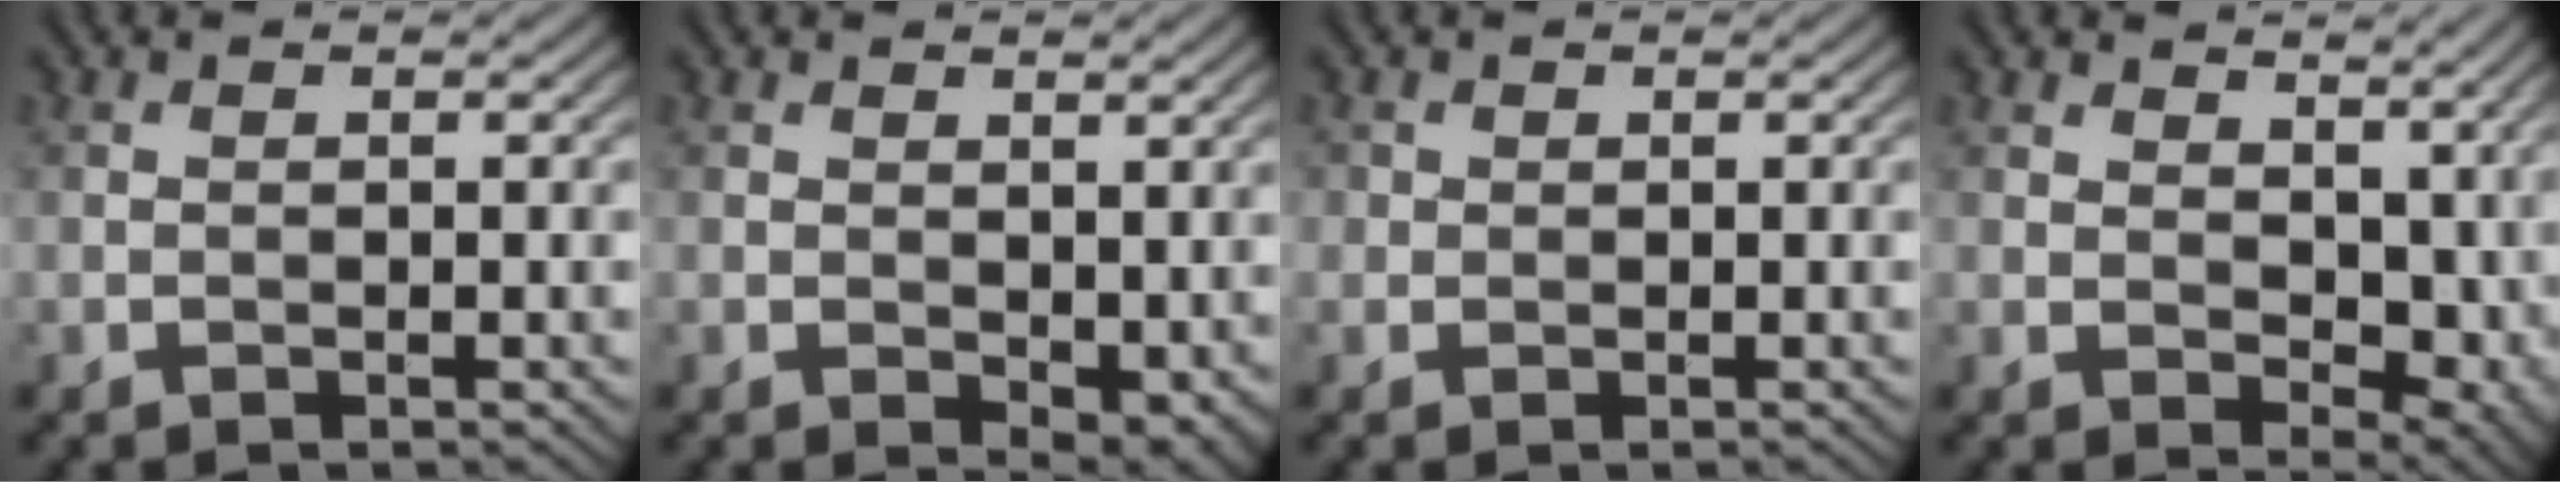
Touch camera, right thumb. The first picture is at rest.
{"total": 3.7, "force": [0.5, 2.2, 2.9], "torque": [-0.046, -0.010, 0.013]}
{"total": 1.1, "force": [0.5, 1.0, 0.2], "torque": [-0.003, -0.002, 0.007]}
{"total": 10.2, "force": [3.3, 6.0, 7.6], "torque": [-0.118, -0.016, 0.076]}